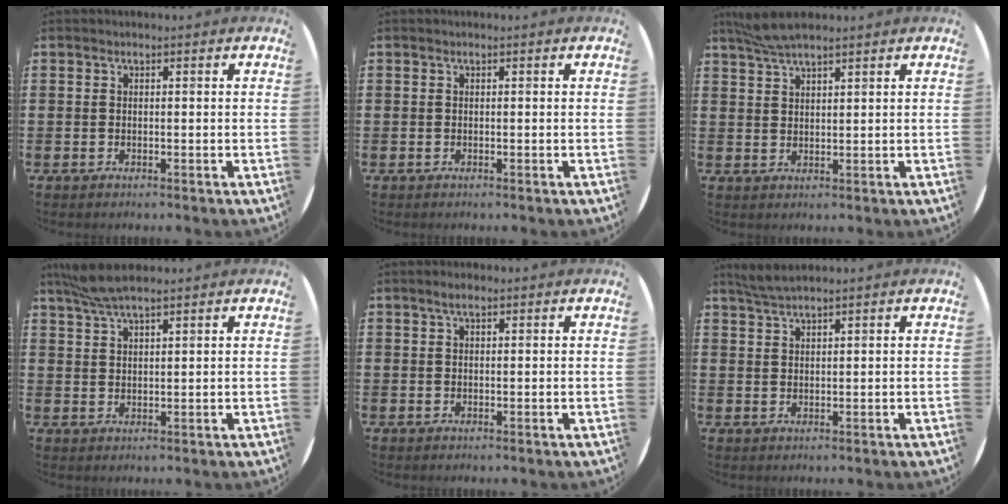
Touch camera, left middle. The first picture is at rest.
{"total": 0.0}
{"total": 4.2, "force": [3.7, 0.4, 2.0], "torque": [-0.046, 0.000, 0.067]}
{"total": 5.2, "force": [4.3, 0.6, 2.8], "torque": [-0.063, -0.002, 0.079]}
{"total": 1.5, "force": [1.0, 0.6, 1.0], "torque": [-0.012, 0.002, 0.015]}
{"total": 2.4, "force": [2.2, 0.0, 0.9], "torque": [-0.019, 0.002, 0.041]}